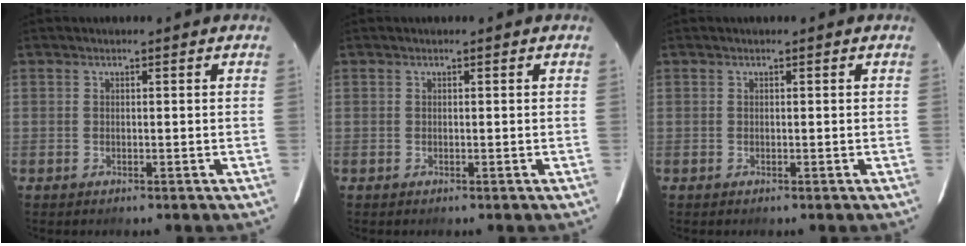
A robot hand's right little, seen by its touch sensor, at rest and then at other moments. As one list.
[{"total": 0.0}, {"total": 0.0}]